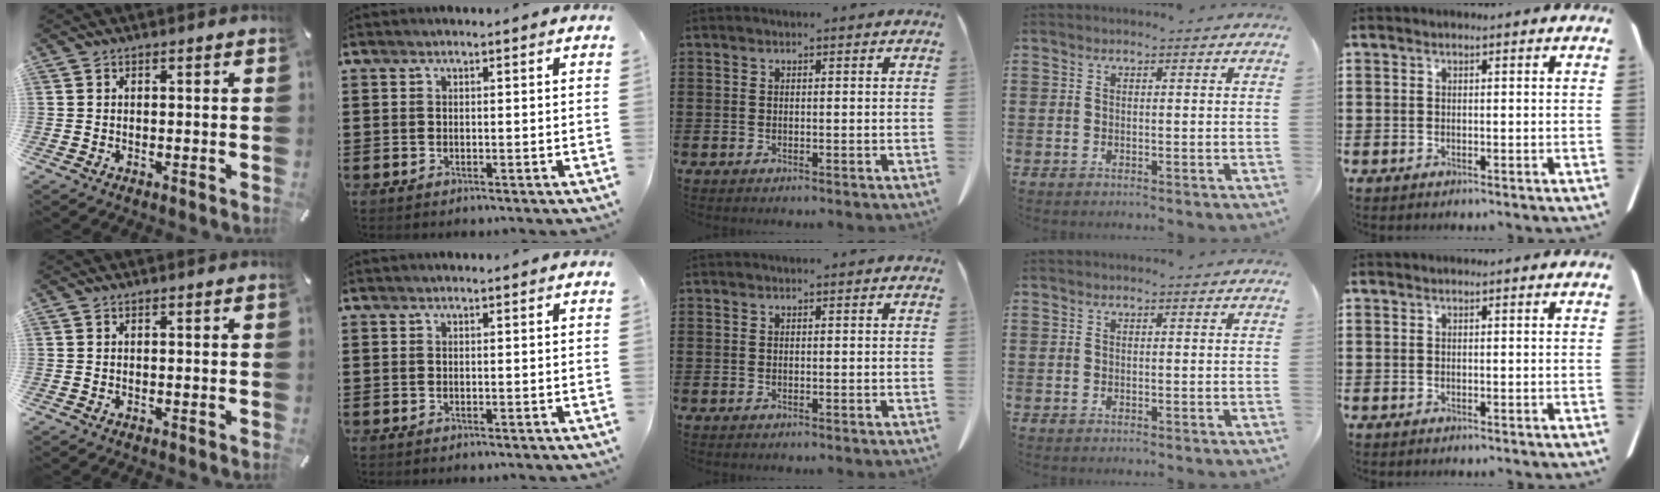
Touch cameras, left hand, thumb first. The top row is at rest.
{}